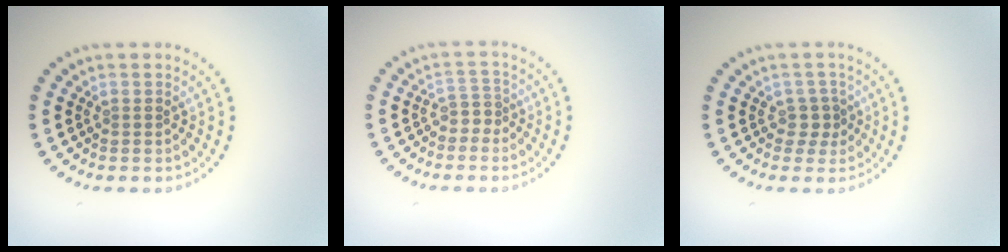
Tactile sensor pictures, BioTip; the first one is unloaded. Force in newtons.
{"total": 1.6, "press": 1.2, "slide": 1.1}
{"total": 1.8, "press": 1.4, "slide": 1.1}